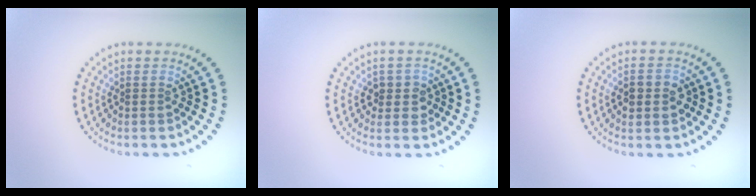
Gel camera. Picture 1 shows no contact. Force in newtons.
{"total": 1.9, "press": 1.7, "slide": 0.8}
{"total": 2.8, "press": 2.8, "slide": 0.2}